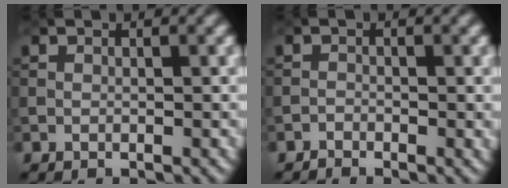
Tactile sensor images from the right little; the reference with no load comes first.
{"total": 1.0, "force": [-0.7, -0.2, -0.6], "torque": [0.018, 0.007, -0.020]}